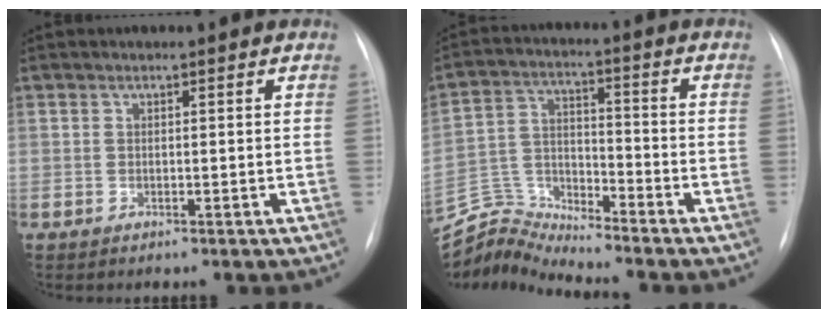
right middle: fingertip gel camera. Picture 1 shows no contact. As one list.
[{"total": 8.4, "force": [-8.2, -1.4, -1.5], "torque": [0.016, 0.030, -0.155]}]